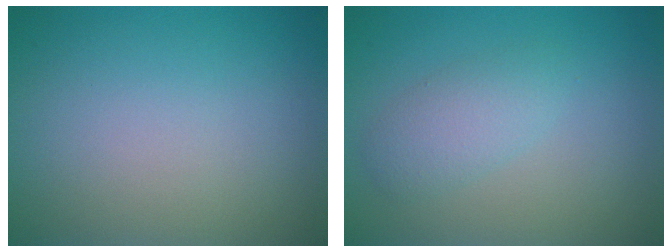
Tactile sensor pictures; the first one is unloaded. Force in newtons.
{"total": 2.5, "press": 2.5, "slide": 0.1}